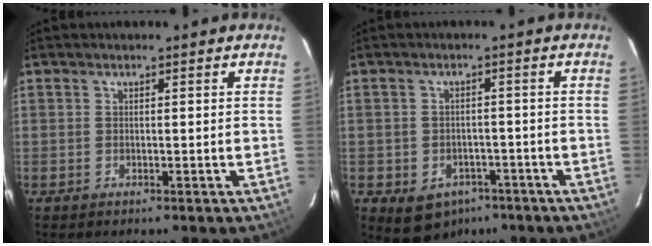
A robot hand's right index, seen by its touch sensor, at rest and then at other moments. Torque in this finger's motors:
{"motor_torque": [1.02, -1.12, 0.19, -0.01]}